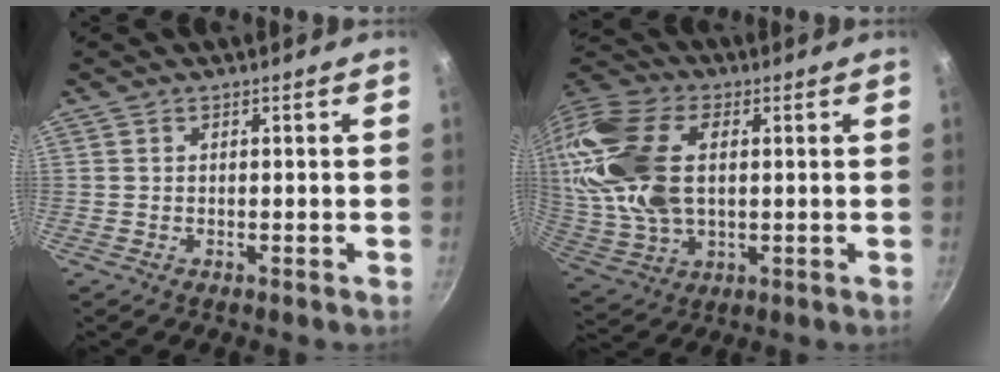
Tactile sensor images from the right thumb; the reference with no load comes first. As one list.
[{"total": 25.5, "force": [4.4, 15.3, 19.9], "torque": [-0.480, 0.018, 0.086]}]